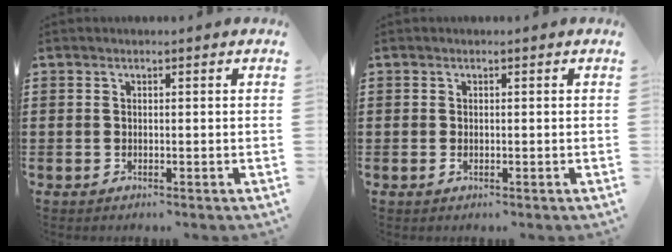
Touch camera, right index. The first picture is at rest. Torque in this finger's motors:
{"motor_torque": [0.92, 0.79, 0.05, 0.00]}